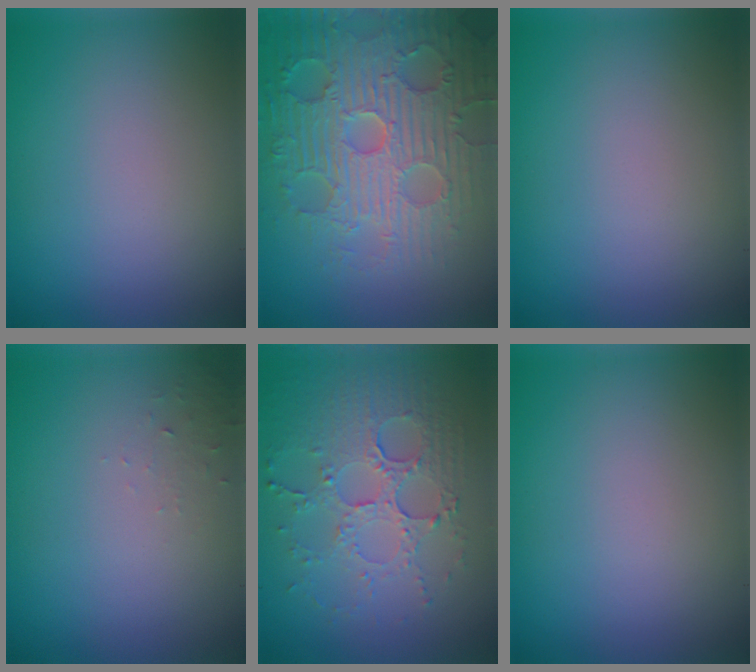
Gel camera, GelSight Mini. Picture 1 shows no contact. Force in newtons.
{"total": 7.7, "press": 6.3, "slide": 4.5}
{"total": 0.0}
{"total": 1.0, "press": 0.9, "slide": 0.1}
{"total": 5.6, "press": 3.9, "slide": 4.0}
{"total": 0.0}